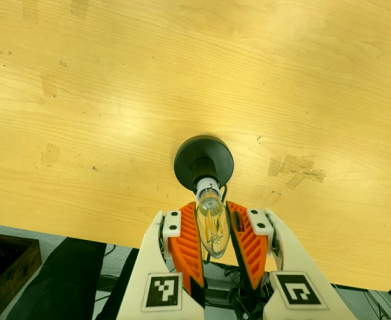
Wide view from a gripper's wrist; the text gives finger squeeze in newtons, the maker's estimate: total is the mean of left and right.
{"total": 8.7, "left": 8.0, "right": 9.4}